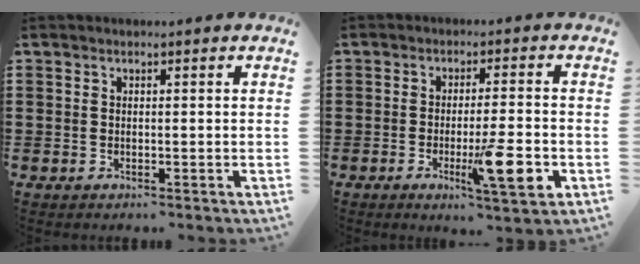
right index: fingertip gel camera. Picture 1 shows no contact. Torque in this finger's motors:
{"motor_torque": [1.97, -0.17, 0.43, 0.21]}